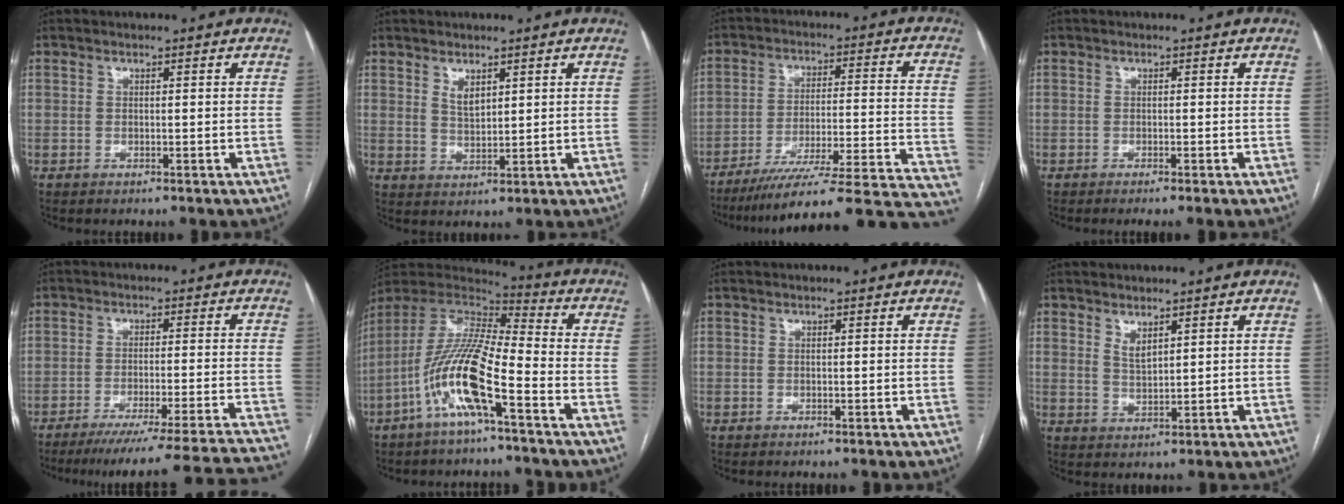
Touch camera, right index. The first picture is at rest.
{"total": 2.7, "force": [1.6, 1.2, 1.8], "torque": [-0.036, -0.004, 0.039]}
{"total": 26.3, "force": [-22.6, 0.9, 13.5], "torque": [-0.108, -0.002, -0.313]}
{"total": 1.7, "force": [-1.2, -0.4, 1.1], "torque": [-0.014, -0.001, -0.017]}
{"total": 23.3, "force": [-21.4, -2.2, 8.8], "torque": [-0.061, -0.042, -0.281]}
{"total": 15.2, "force": [-6.6, 2.7, 13.4], "torque": [-0.278, 0.000, -0.125]}
{"total": 0.0}
{"total": 2.4, "force": [1.8, 0.7, 1.5], "torque": [-0.031, -0.011, 0.041]}